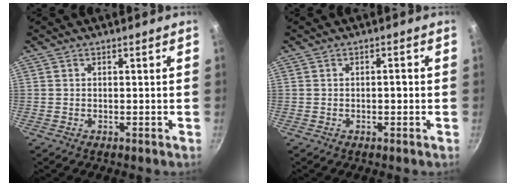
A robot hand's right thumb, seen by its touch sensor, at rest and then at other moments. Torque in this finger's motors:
{"motor_torque": [-0.10, -0.05, 0.14, -0.04, 0.01]}